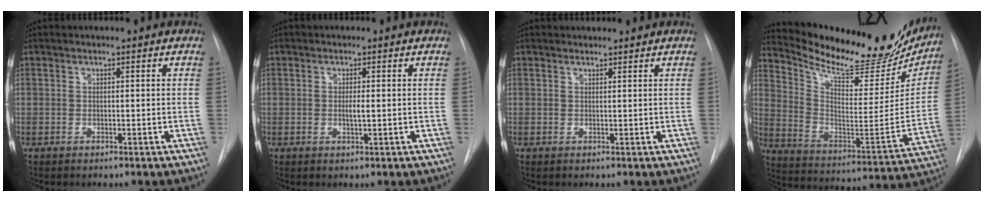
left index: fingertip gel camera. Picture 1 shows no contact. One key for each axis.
{"total": 1.3, "fx": 0.1, "fy": 0.2, "fz": 1.3, "tx": -0.027, "ty": -0.002, "tz": 0.001}
{"total": 4.3, "fx": 4.2, "fy": 0.7, "fz": 0.8, "tx": -0.008, "ty": 0.028, "tz": 0.053}
{"total": 26.1, "fx": 23.0, "fy": 6.2, "fz": 10.6, "tx": -0.168, "ty": -0.056, "tz": 0.326}